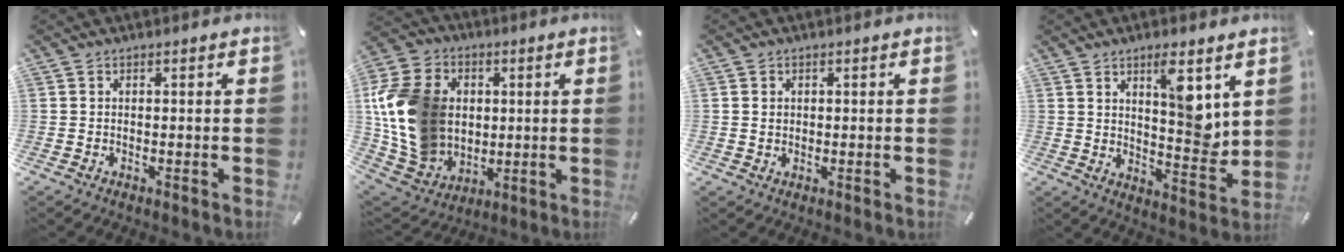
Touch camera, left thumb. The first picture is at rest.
{"total": 19.2, "force": [1.8, 15.6, 10.9], "torque": [-0.246, -0.002, 0.040]}
{"total": 1.4, "force": [0.4, 1.3, 0.4], "torque": [-0.009, 0.006, 0.005]}
{"total": 10.6, "force": [5.4, 3.6, 8.4], "torque": [-0.103, -0.047, 0.087]}